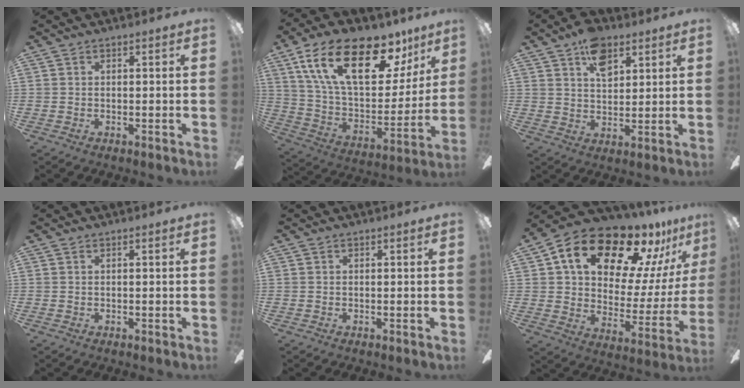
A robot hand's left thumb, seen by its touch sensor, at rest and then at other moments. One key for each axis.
{"total": 26.2, "fx": 14.5, "fy": 12.0, "fz": 18.2, "tx": -0.311, "ty": -0.067, "tz": 0.252}
{"total": 9.7, "fx": 5.4, "fy": 5.8, "fz": 5.6, "tx": -0.075, "ty": -0.014, "tz": 0.094}
{"total": 0.0}
{"total": 0.0}
{"total": 21.1, "fx": 14.2, "fy": 10.3, "fz": 11.7, "tx": -0.188, "ty": -0.088, "tz": 0.240}